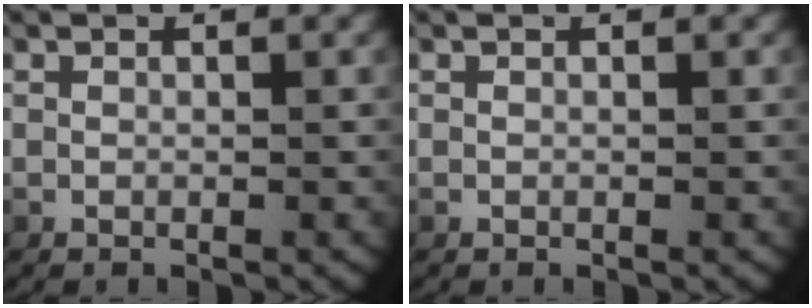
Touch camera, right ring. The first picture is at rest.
{"total": 0.0}